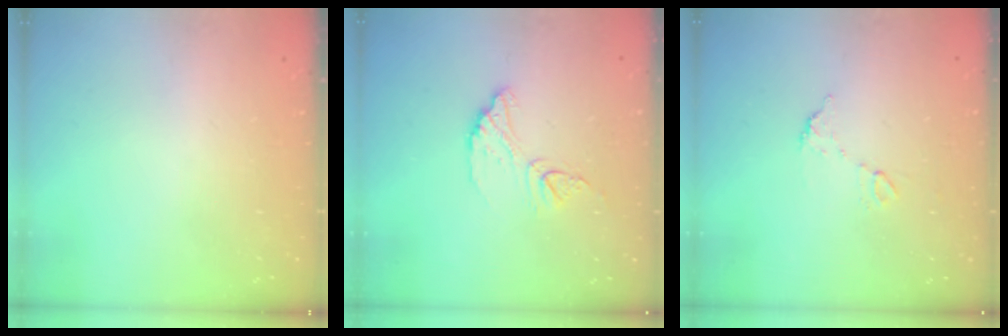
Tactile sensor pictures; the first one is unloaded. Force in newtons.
{"total": 9.5, "press": 9.5, "slide": 0.6}
{"total": 5.8, "press": 5.8, "slide": 0.3}